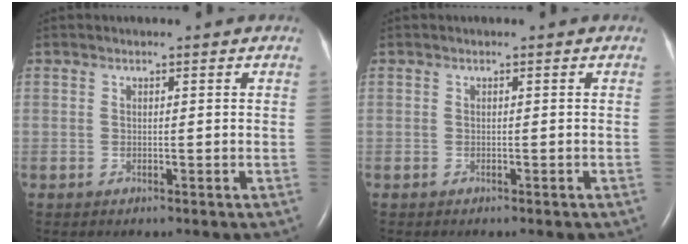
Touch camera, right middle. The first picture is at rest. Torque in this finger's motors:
{"motor_torque": [-0.07, 0.04, 0.04, 0.00]}